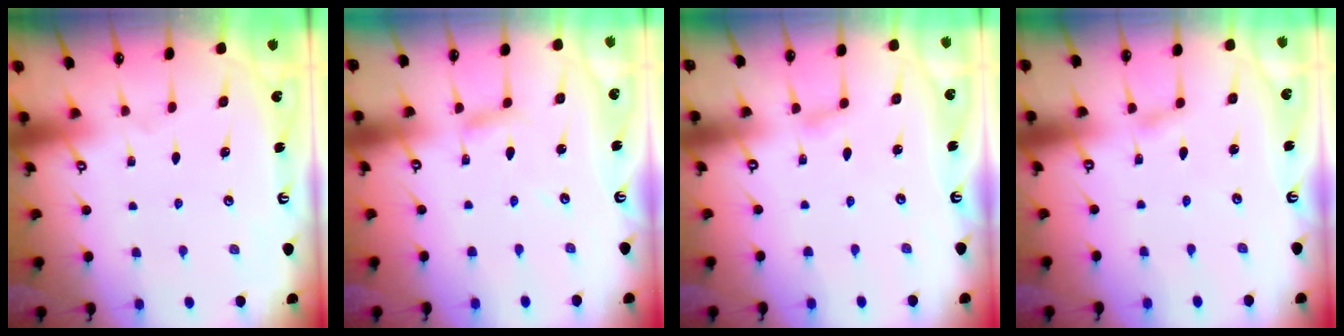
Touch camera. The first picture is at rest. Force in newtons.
{"total": 4.0, "press": 4.0, "slide": 0.3}
{"total": 1.6, "press": 1.6, "slide": 0.1}
{"total": 1.6, "press": 1.6, "slide": 0.2}